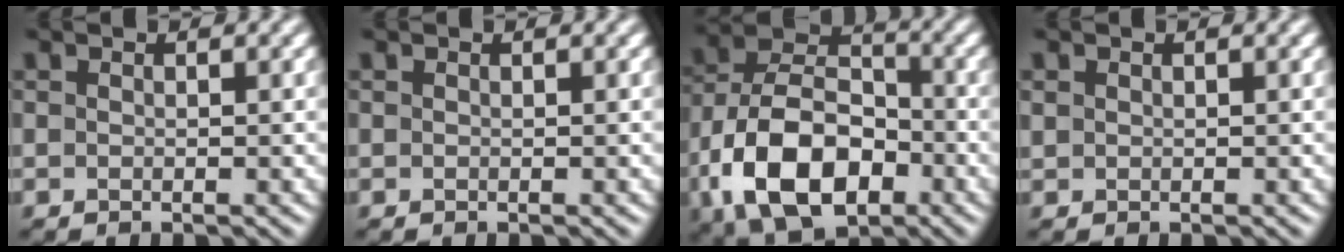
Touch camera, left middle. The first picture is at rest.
{"total": 0.0}
{"total": 13.1, "force": [-5.0, 8.2, 8.9], "torque": [-0.179, -0.007, -0.102]}
{"total": 0.5, "force": [0.3, 0.4, 0.1], "torque": [0.001, -0.001, 0.008]}